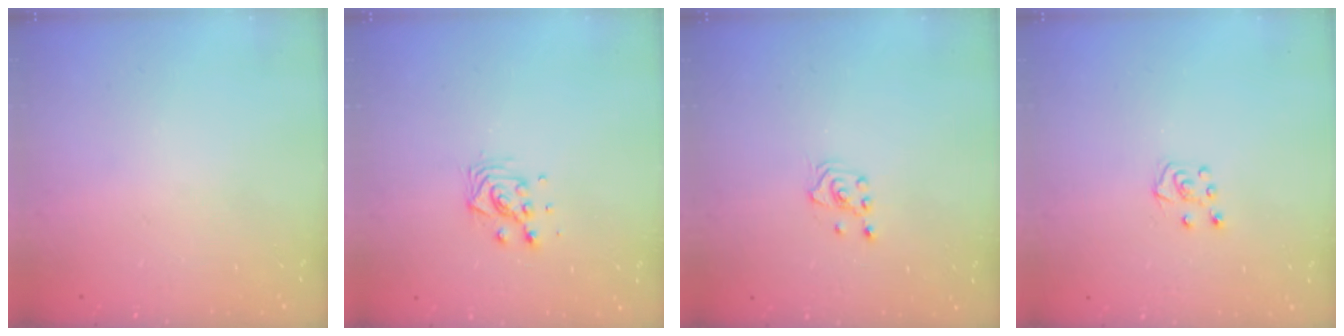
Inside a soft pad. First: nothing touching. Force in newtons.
{"total": 7.3, "press": 7.3, "slide": 0.5}
{"total": 2.1, "press": 2.1, "slide": 0.1}
{"total": 5.3, "press": 5.3, "slide": 0.6}